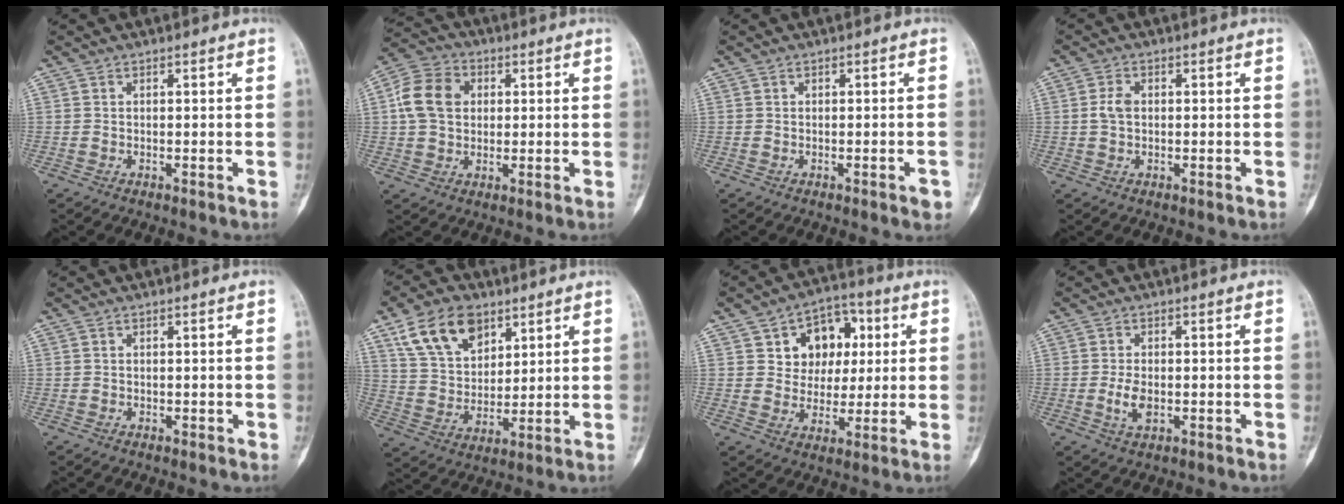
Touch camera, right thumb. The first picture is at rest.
{"total": 10.0, "force": [1.5, 8.0, 5.9], "torque": [-0.097, 0.015, 0.019]}
{"total": 1.8, "force": [-0.9, 0.5, 1.5], "torque": [-0.018, 0.003, -0.010]}
{"total": 2.8, "force": [0.2, 1.9, 2.0], "torque": [-0.042, 0.005, 0.000]}
{"total": 0.0}
{"total": 13.6, "force": [7.6, 8.4, 7.5], "torque": [-0.109, -0.025, 0.147]}
{"total": 12.2, "force": [3.7, 9.4, 6.7], "torque": [-0.046, 0.000, 0.058]}
{"total": 3.7, "force": [-0.6, 2.1, 2.9], "torque": [-0.057, -0.003, -0.009]}